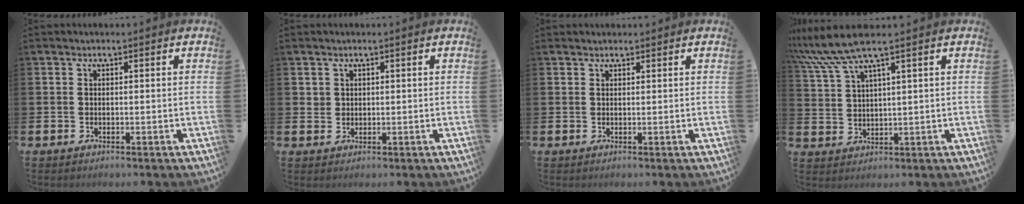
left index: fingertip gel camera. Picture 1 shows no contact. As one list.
[{"total": 1.5, "force": [1.0, 1.0, 0.1], "torque": [0.007, 0.001, 0.018]}, {"total": 0.9, "force": [0.9, 0.3, 0.0], "torque": [0.009, -0.002, 0.015]}, {"total": 7.3, "force": [5.7, 0.9, 4.5], "torque": [-0.107, -0.005, 0.103]}]